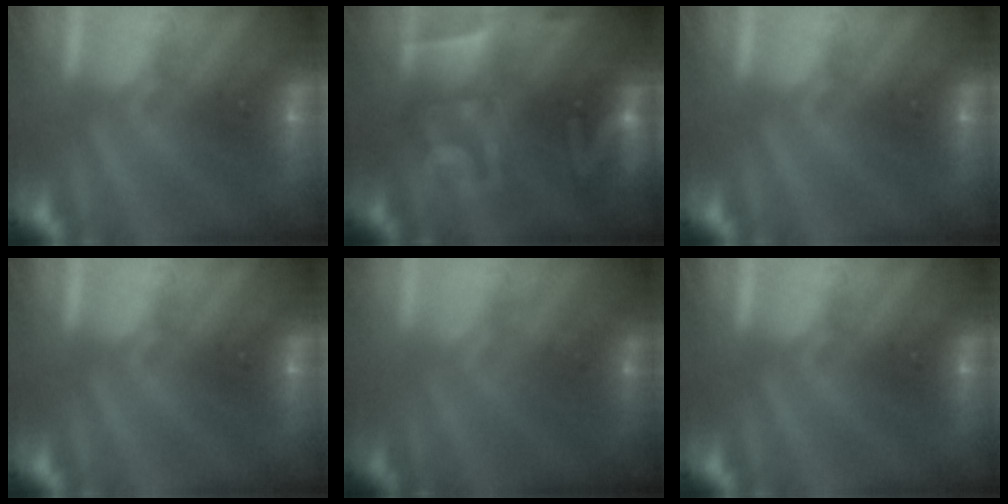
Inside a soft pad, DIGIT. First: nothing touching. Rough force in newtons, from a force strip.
{"total": 2.8}
{"total": 0.0}
{"total": 0.0}
{"total": 1.5}
{"total": 0.0}